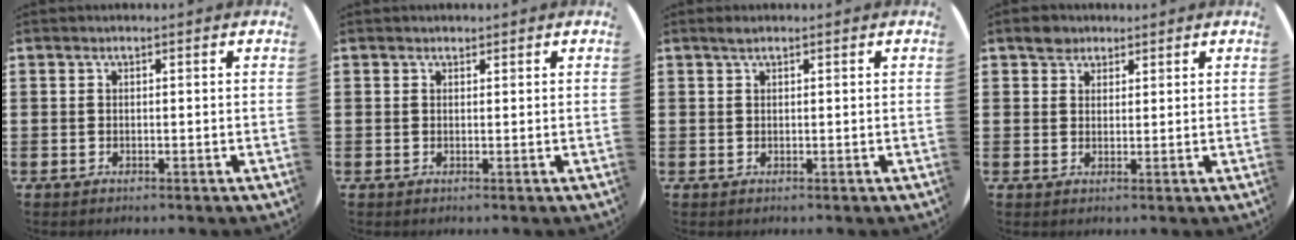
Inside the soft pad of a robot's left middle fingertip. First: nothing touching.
{"total": 0.5, "force": [0.5, 0.2, 0.0], "torque": [-0.001, 0.002, 0.010]}
{"total": 0.8, "force": [0.6, 0.2, 0.4], "torque": [-0.008, 0.002, 0.012]}
{"total": 2.5, "force": [2.1, 1.3, 0.2], "torque": [0.007, -0.002, 0.039]}